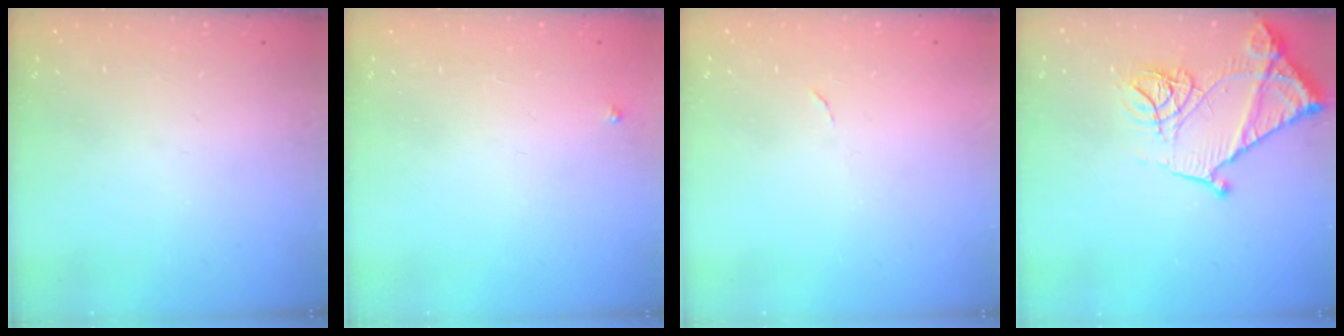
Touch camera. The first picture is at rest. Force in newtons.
{"total": 2.7, "press": 2.7, "slide": 0.3}
{"total": 3.8, "press": 3.8, "slide": 0.2}
{"total": 17.4, "press": 17.4, "slide": 1.3}